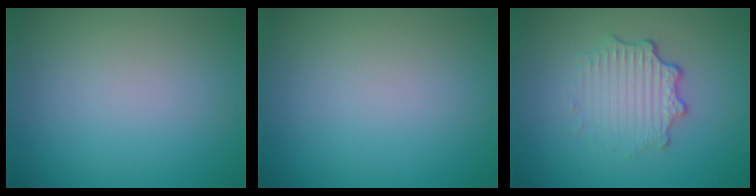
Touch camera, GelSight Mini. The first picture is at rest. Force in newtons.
{"total": 0.0}
{"total": 3.4, "press": 2.6, "slide": 2.2}